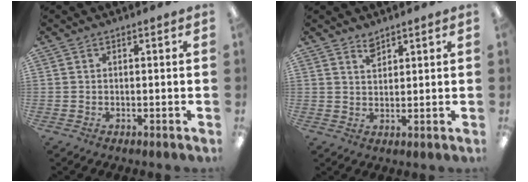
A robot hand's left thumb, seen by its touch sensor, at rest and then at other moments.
{"total": 2.9, "force": [2.5, 1.1, 0.9], "torque": [-0.014, -0.008, 0.046]}